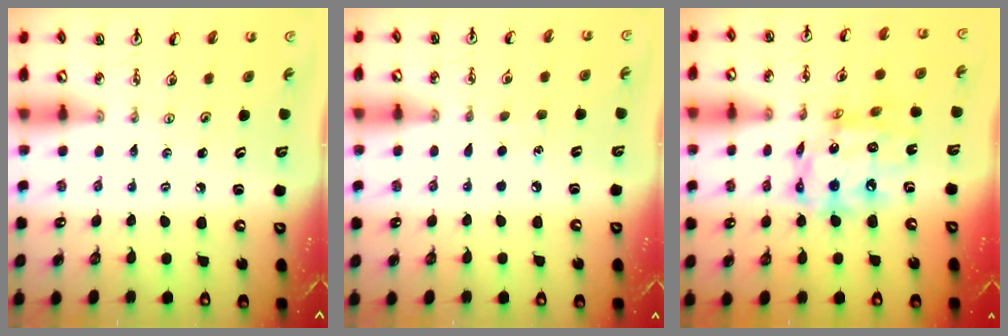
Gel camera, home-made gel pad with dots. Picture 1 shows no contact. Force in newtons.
{"total": 3.7, "press": 3.6, "slide": 0.4}
{"total": 14.1, "press": 14.1, "slide": 1.0}